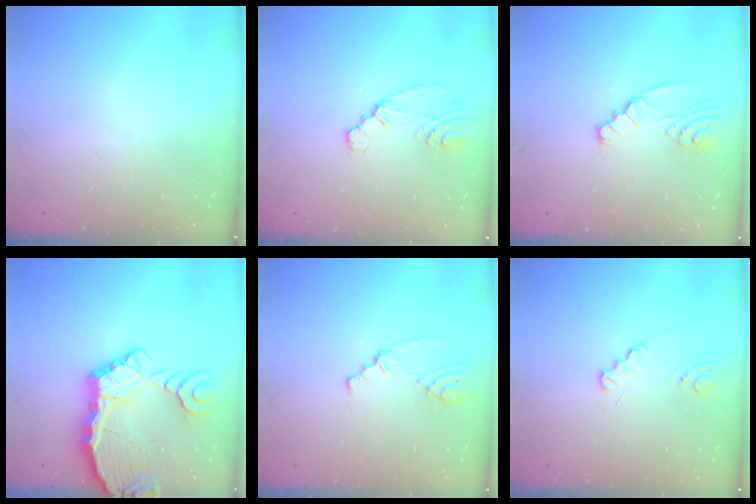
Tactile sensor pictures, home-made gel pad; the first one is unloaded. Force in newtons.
{"total": 2.5, "press": 2.3, "slide": 0.9}
{"total": 2.4, "press": 2.4, "slide": 0.3}
{"total": 12.8, "press": 12.7, "slide": 1.6}
{"total": 1.9, "press": 1.9, "slide": 0.2}
{"total": 1.1, "press": 1.1, "slide": 0.1}